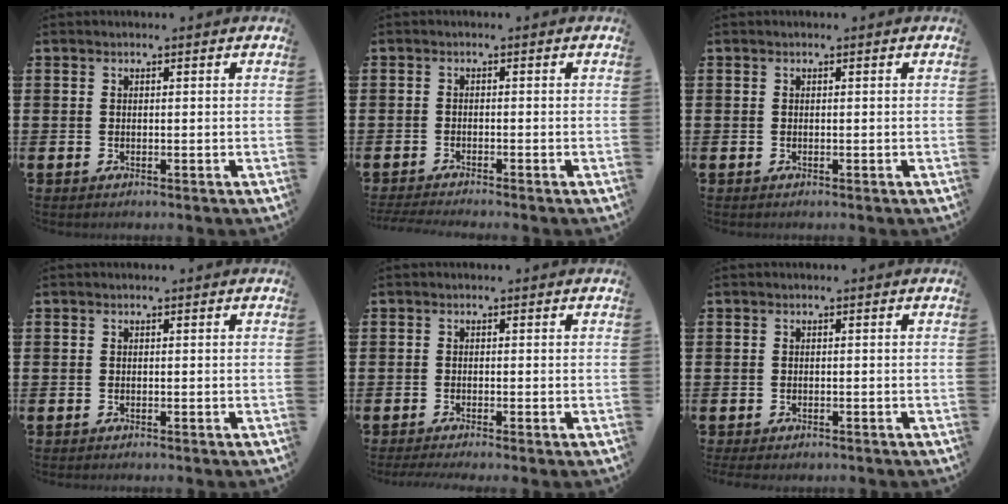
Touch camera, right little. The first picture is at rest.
{"total": 1.2, "force": [-1.0, 0.0, 0.6], "torque": [-0.011, 0.000, -0.019]}
{"total": 0.0}
{"total": 0.0}
{"total": 0.8, "force": [-0.6, 0.0, 0.6], "torque": [-0.009, -0.002, -0.011]}
{"total": 0.5, "force": [-0.4, 0.2, 0.2], "torque": [-0.006, 0.000, -0.009]}